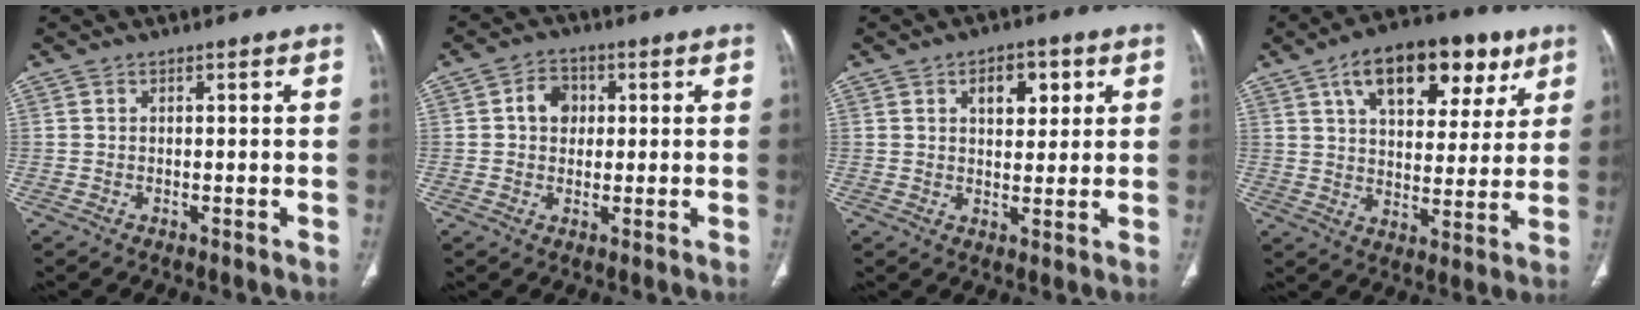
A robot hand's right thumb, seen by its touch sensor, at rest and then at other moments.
{"total": 5.2, "force": [0.9, 4.2, 2.9], "torque": [-0.025, 0.008, 0.011]}
{"total": 6.8, "force": [2.7, 4.0, 4.8], "torque": [-0.042, -0.009, 0.039]}
{"total": 19.8, "force": [9.8, 10.8, 13.3], "torque": [-0.159, -0.005, 0.152]}